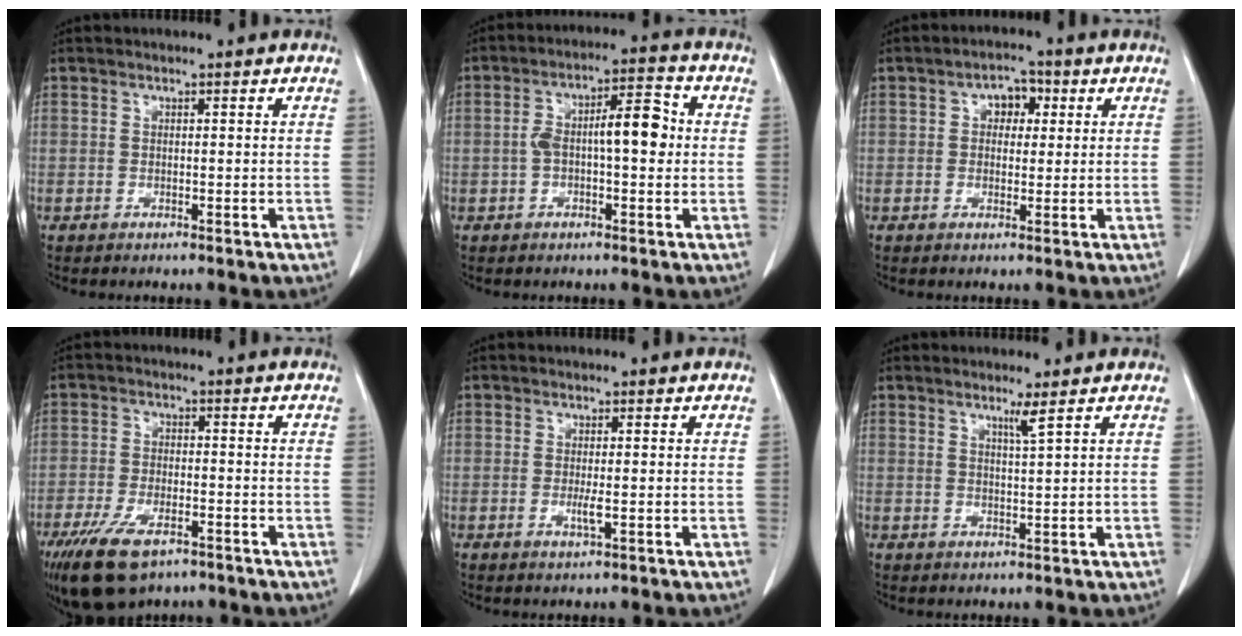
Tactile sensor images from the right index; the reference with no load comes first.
{"total": 7.2, "force": [0.3, 1.7, 7.0], "torque": [-0.121, 0.027, 0.005]}
{"total": 4.0, "force": [1.2, 2.6, 2.7], "torque": [-0.040, 0.015, 0.017]}
{"total": 10.6, "force": [-6.9, 4.2, 6.8], "torque": [-0.133, -0.016, -0.119]}
{"total": 1.7, "force": [-0.2, 0.1, 1.7], "torque": [-0.029, -0.004, -0.002]}
{"total": 1.9, "force": [1.3, -0.6, 1.3], "torque": [-0.028, -0.011, 0.026]}